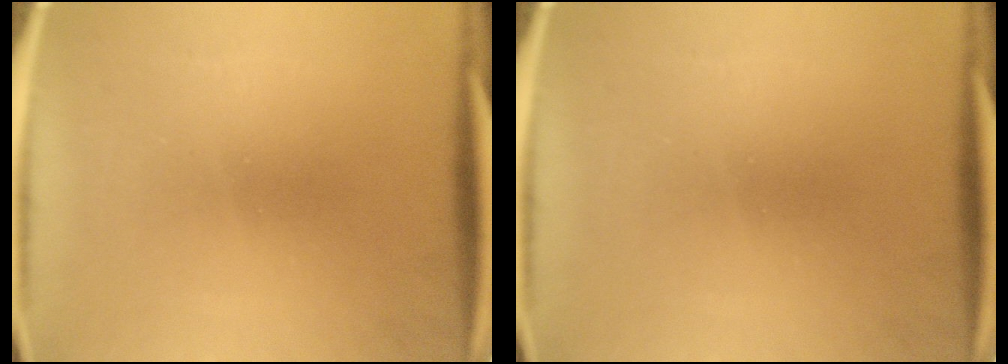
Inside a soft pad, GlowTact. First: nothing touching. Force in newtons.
{"total": 0.0}